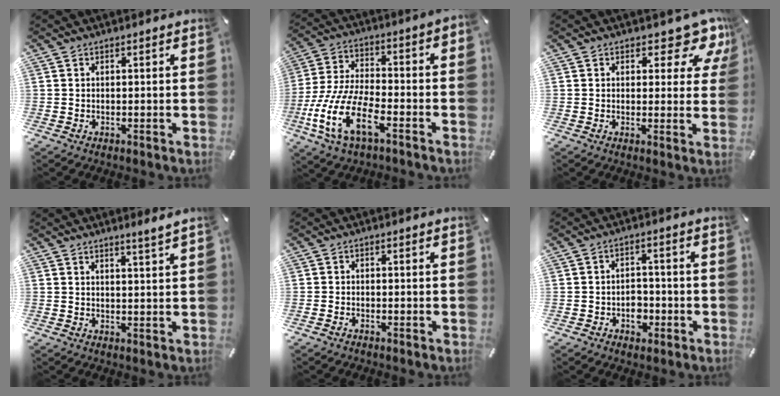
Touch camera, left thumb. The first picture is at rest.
{"total": 15.3, "force": [-7.5, 5.6, 12.2], "torque": [-0.272, 0.003, -0.137]}
{"total": 9.5, "force": [6.6, 4.2, 5.3], "torque": [-0.050, -0.053, 0.109]}
{"total": 2.7, "force": [2.4, -0.8, 0.8], "torque": [-0.021, -0.020, 0.044]}
{"total": 0.7, "force": [-0.6, 0.2, 0.3], "torque": [-0.008, -0.002, -0.012]}
{"total": 4.6, "force": [-1.8, 3.6, 2.3], "torque": [-0.023, -0.001, -0.032]}